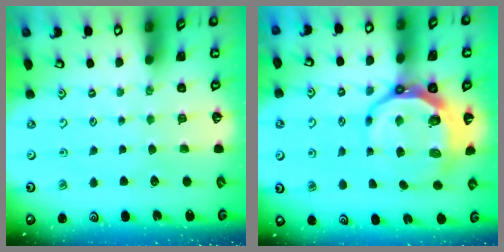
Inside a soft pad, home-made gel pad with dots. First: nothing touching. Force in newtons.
{"total": 11.0, "press": 10.1, "slide": 4.2}